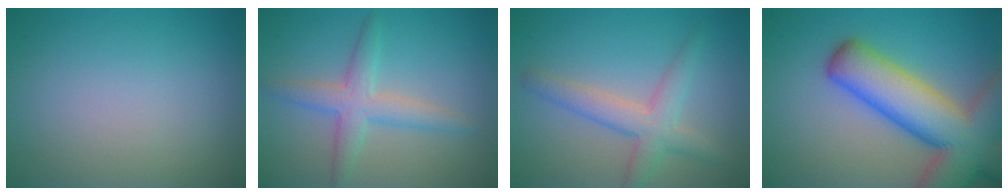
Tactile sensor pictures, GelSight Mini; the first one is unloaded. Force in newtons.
{"total": 3.5, "press": 3.5, "slide": 0.1}
{"total": 3.9, "press": 3.9, "slide": 0.1}
{"total": 13.5, "press": 13.5, "slide": 0.8}